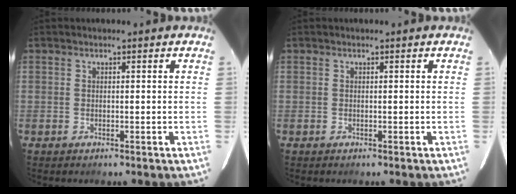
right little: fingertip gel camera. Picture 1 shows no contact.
{"total": 0.0}